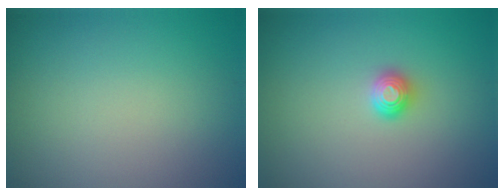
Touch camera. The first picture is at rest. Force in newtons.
{"total": 1.2, "press": 1.2, "slide": 0.2}